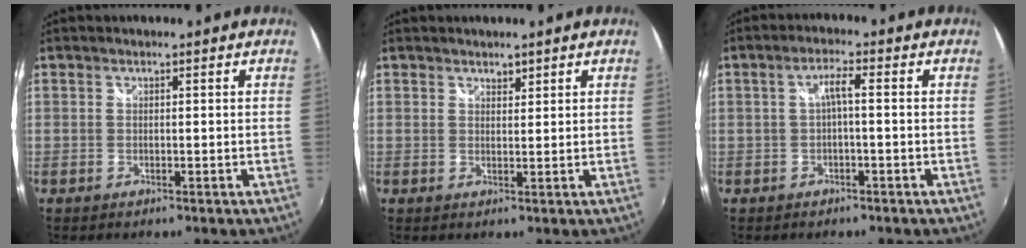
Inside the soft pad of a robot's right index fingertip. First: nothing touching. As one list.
[{"total": 1.3, "force": [1.1, 0.7, 0.2], "torque": [-0.003, 0.000, 0.017]}, {"total": 2.8, "force": [-0.4, 0.3, 2.7], "torque": [-0.052, 0.007, -0.006]}]